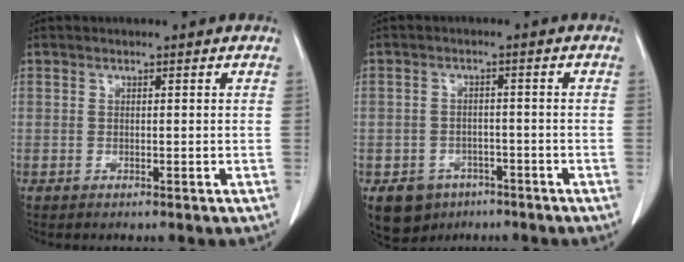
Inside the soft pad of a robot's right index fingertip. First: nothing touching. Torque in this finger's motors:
{"motor_torque": [-0.21, -0.02, -0.54, -0.21]}